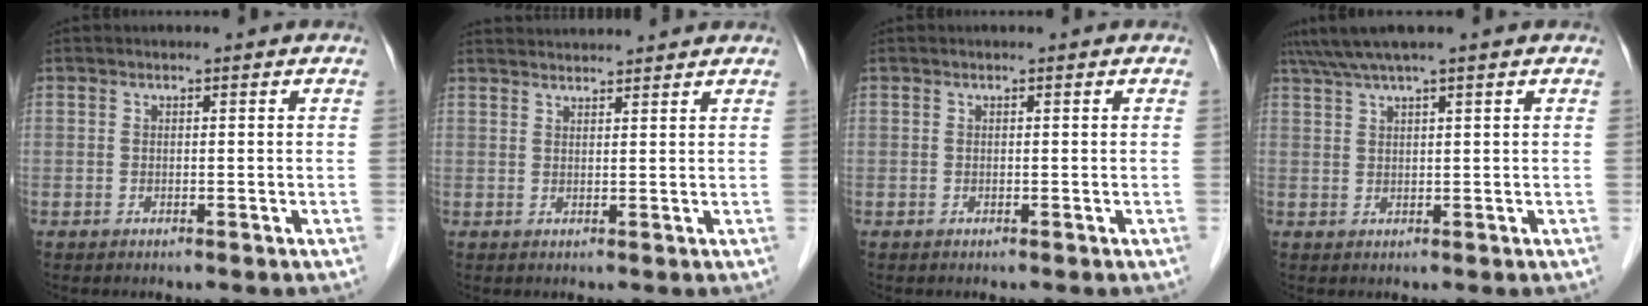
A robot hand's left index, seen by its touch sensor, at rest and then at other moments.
{"total": 7.4, "force": [7.2, -0.1, 1.9], "torque": [-0.030, 0.037, 0.096]}
{"total": 0.0}
{"total": 3.5, "force": [2.7, -0.4, 2.2], "torque": [-0.042, 0.030, 0.054]}